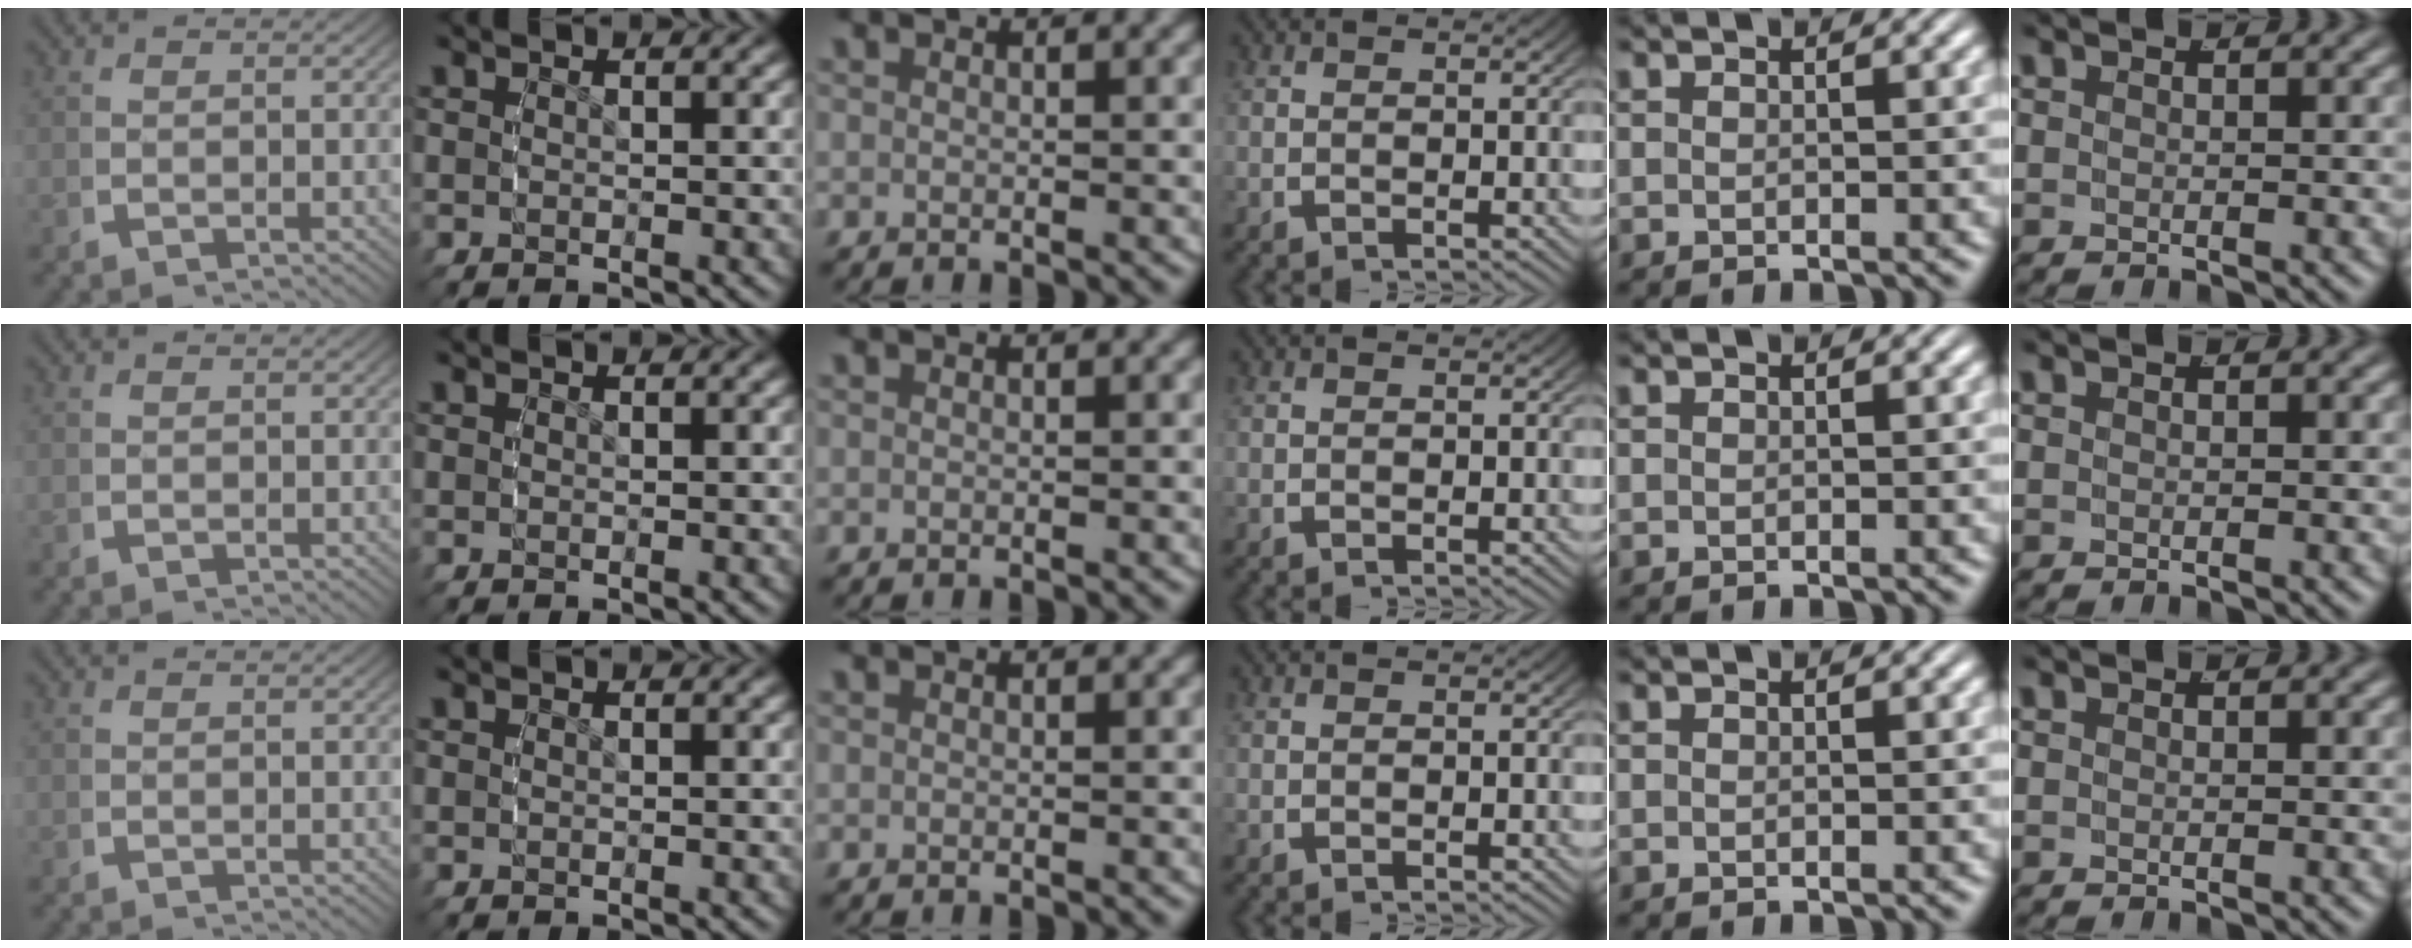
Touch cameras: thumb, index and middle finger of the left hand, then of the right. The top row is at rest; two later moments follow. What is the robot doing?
{"motion": "reach", "object": "bottle cap"}